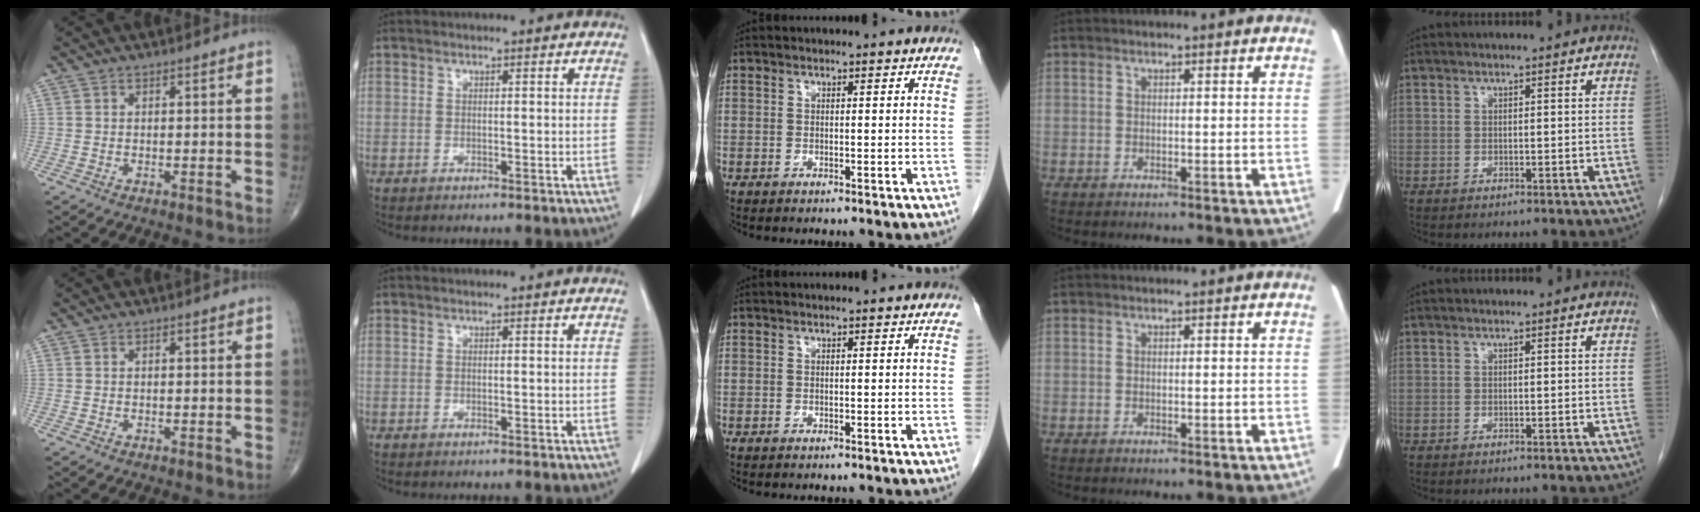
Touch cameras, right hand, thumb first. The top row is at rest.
{}